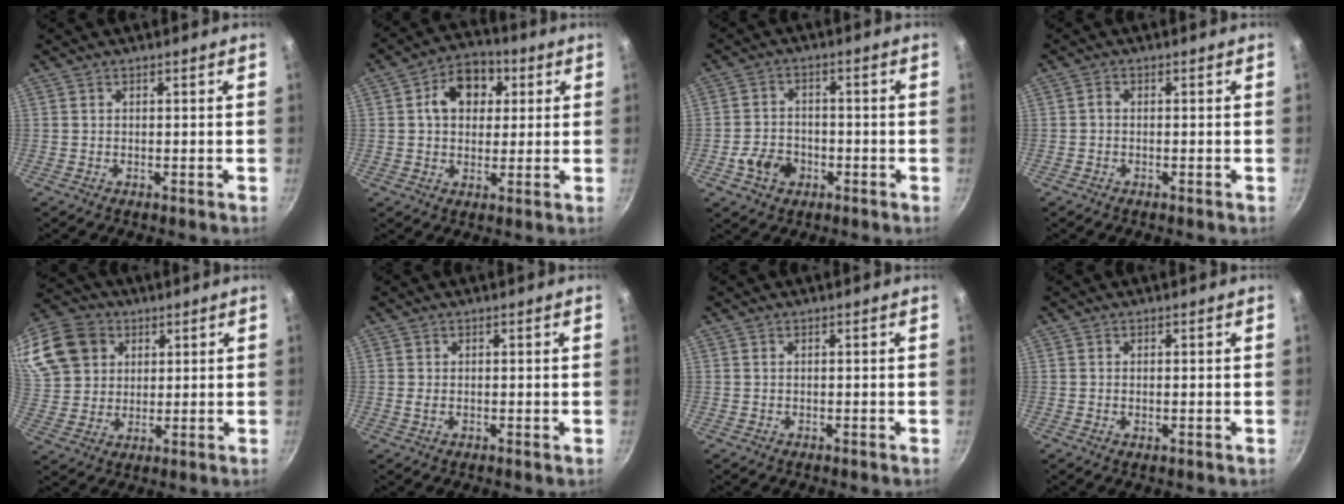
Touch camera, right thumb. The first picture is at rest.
{"total": 10.2, "force": [2.7, 7.7, 6.1], "torque": [-0.060, 0.009, 0.029]}
{"total": 6.9, "force": [-2.7, 5.2, 3.7], "torque": [-0.053, 0.024, -0.051]}
{"total": 0.9, "force": [-0.3, 0.6, 0.6], "torque": [-0.014, 0.006, -0.008]}
{"total": 20.2, "force": [8.1, 16.0, 9.3], "torque": [-0.214, 0.024, 0.155]}
{"total": 0.7, "force": [0.1, 0.3, 0.7], "torque": [-0.014, -0.002, -0.001]}
{"total": 0.0}
{"total": 0.7, "force": [0.0, 0.2, 0.7], "torque": [-0.013, -0.002, -0.002]}